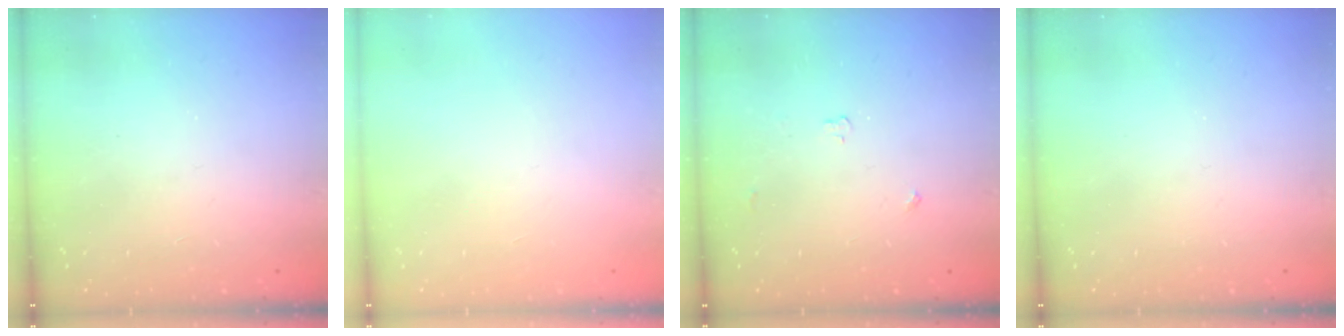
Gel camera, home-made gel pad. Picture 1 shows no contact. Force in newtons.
{"total": 0.0}
{"total": 2.8, "press": 2.8, "slide": 0.5}
{"total": 0.0}